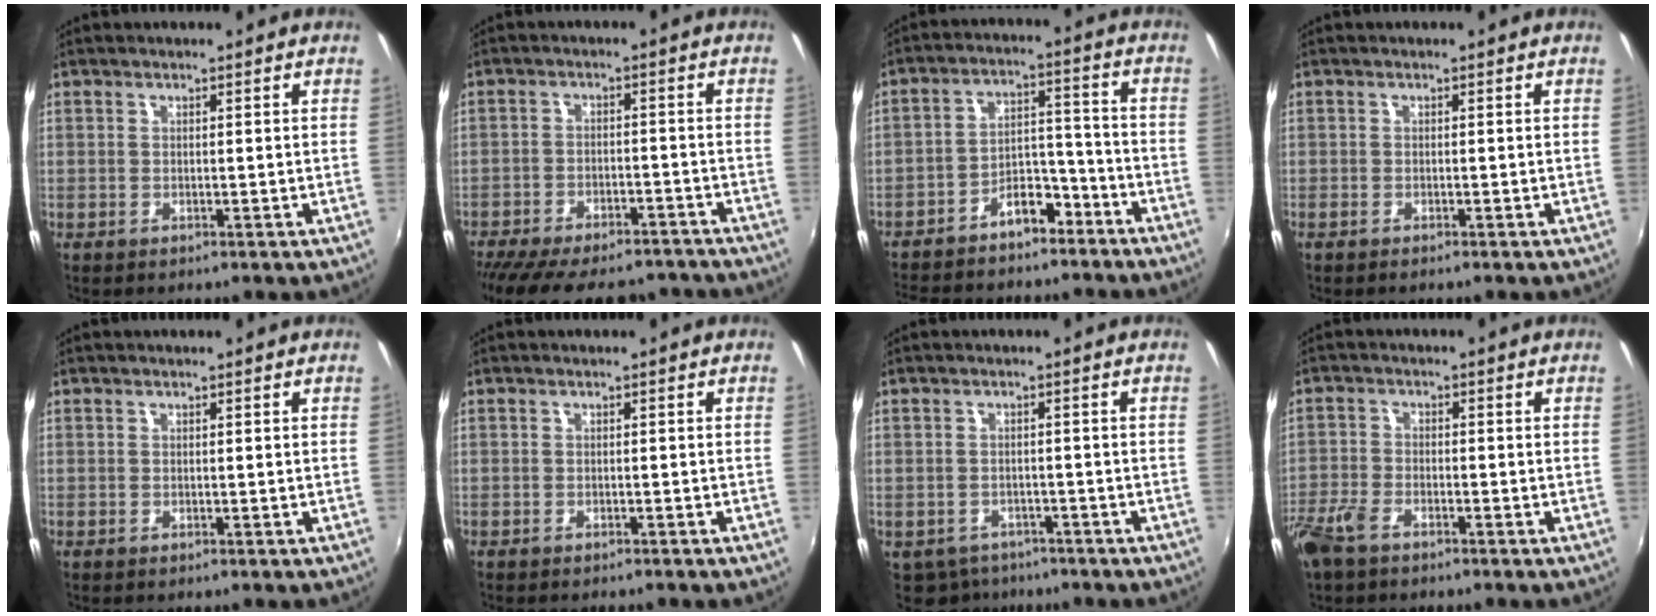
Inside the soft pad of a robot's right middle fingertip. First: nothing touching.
{"total": 19.7, "force": [-16.2, 7.0, 8.6], "torque": [-0.184, -0.018, -0.223]}
{"total": 14.8, "force": [-11.6, 6.9, 6.1], "torque": [-0.130, 0.047, -0.168]}
{"total": 0.7, "force": [-0.7, 0.0, 0.3], "torque": [-0.006, -0.003, -0.013]}
{"total": 0.0}
{"total": 1.6, "force": [-1.5, 0.4, 0.5], "torque": [-0.018, -0.007, -0.025]}
{"total": 5.5, "force": [-4.2, 3.4, 1.3], "torque": [-0.038, -0.014, -0.059]}
{"total": 6.0, "force": [-4.4, 2.3, 3.3], "torque": [-0.091, -0.007, -0.093]}